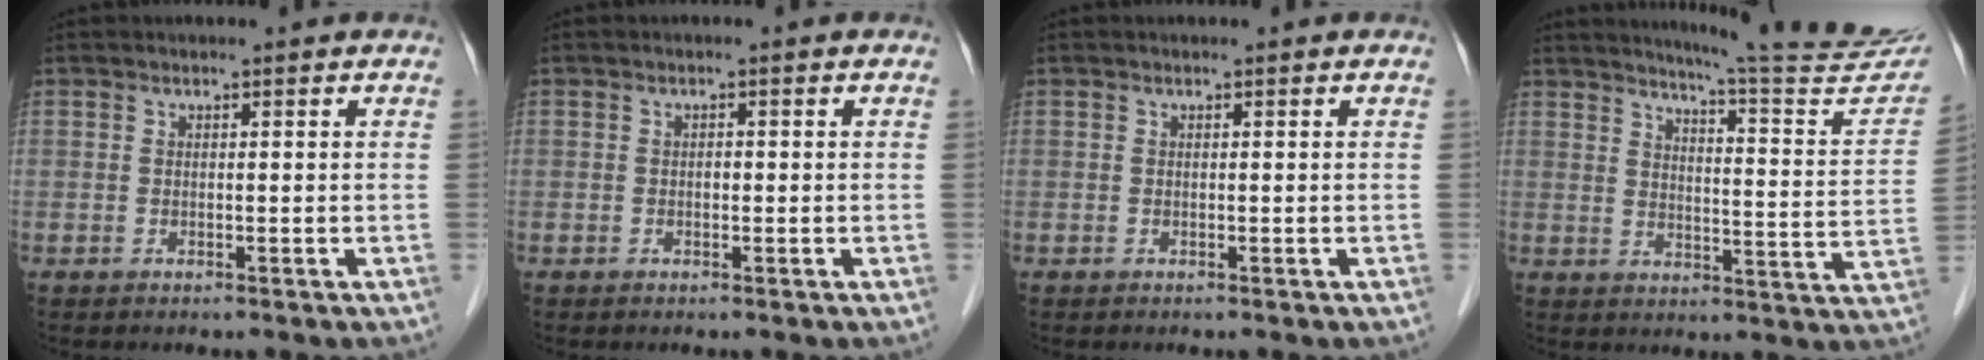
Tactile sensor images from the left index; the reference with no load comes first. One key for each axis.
{"total": 0.7, "fx": -0.2, "fy": 0.4, "fz": 0.5, "tx": -0.007, "ty": 0.002, "tz": -0.005}
{"total": 0.0}
{"total": 19.9, "fx": 18.6, "fy": -0.4, "fz": 7.2, "tx": -0.103, "ty": -0.100, "tz": 0.219}